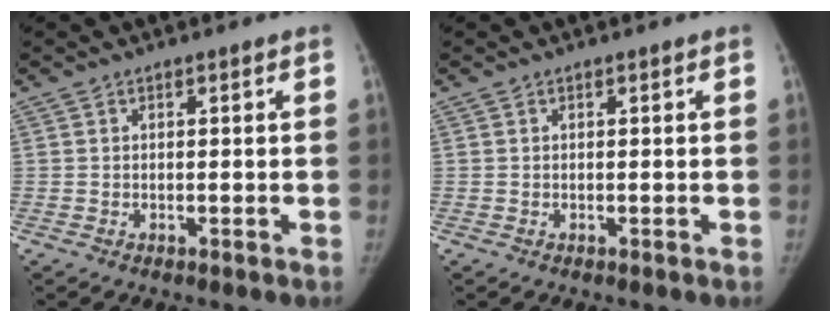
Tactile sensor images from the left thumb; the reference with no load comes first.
{"total": 0.0}